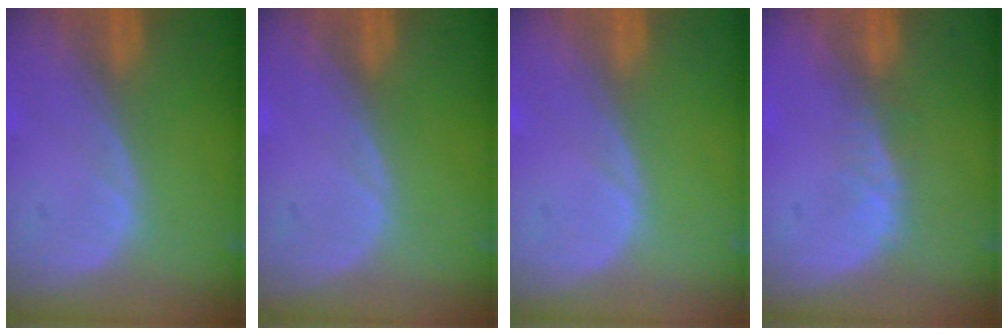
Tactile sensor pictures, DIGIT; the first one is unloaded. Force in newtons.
{"total": 0.0}
{"total": 0.0}
{"total": 2.3, "press": 1.9, "slide": 1.4}